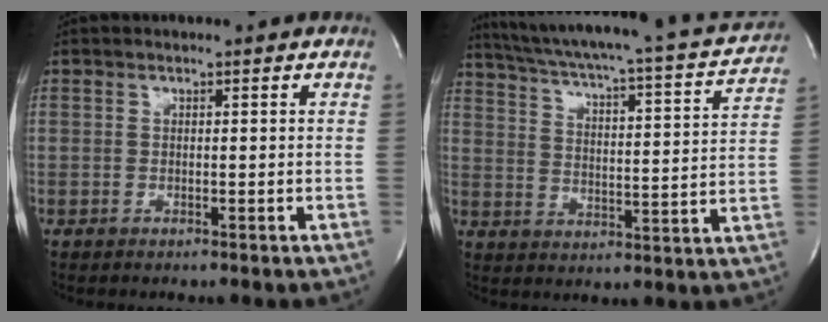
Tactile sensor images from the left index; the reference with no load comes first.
{"total": 22.3, "force": [20.2, 1.8, 9.3], "torque": [-0.151, -0.033, 0.266]}